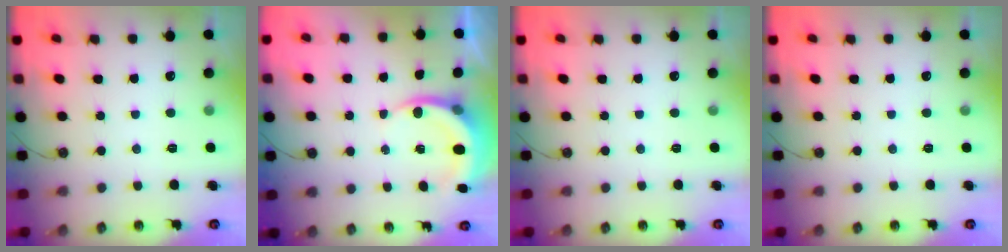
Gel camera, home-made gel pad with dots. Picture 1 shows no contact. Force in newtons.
{"total": 5.6, "press": 5.4, "slide": 1.8}
{"total": 0.0}
{"total": 0.0}